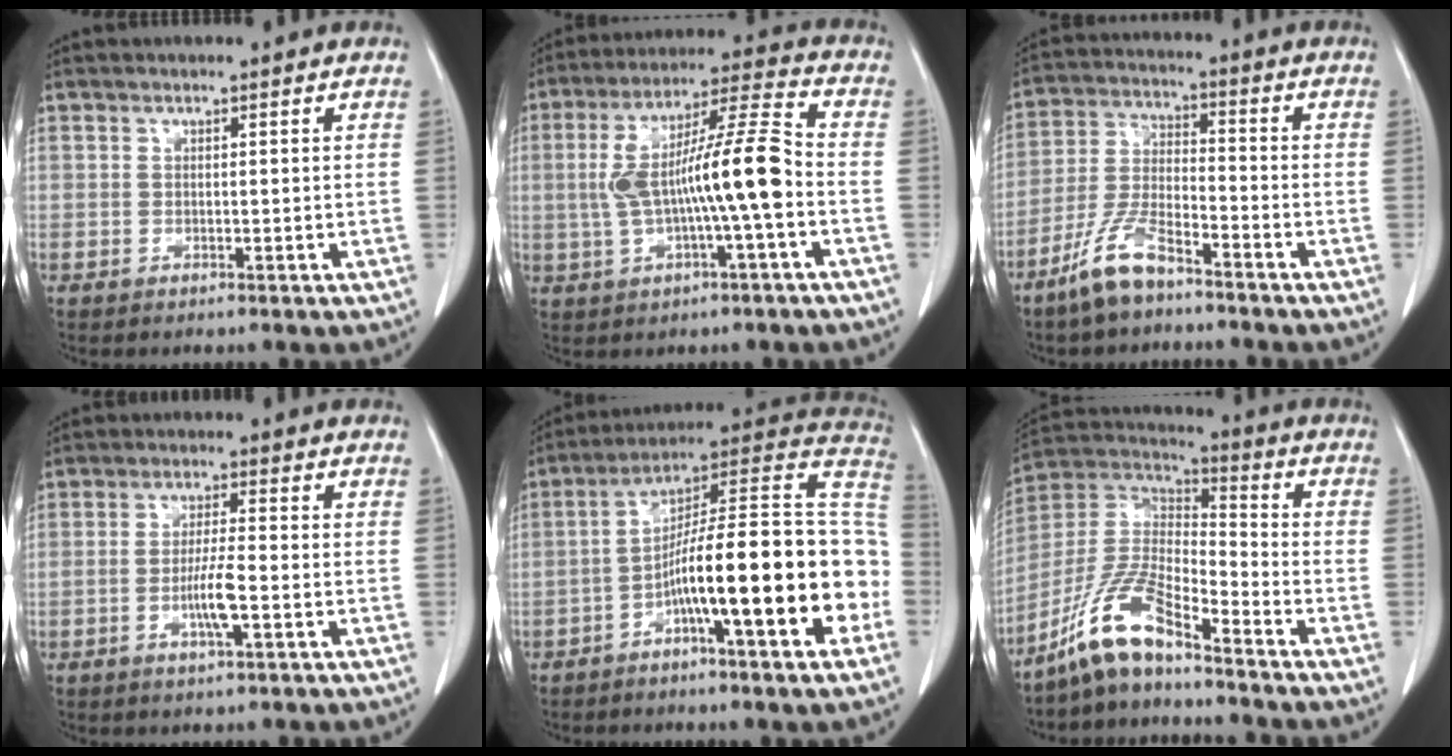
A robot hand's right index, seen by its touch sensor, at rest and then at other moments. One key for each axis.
{"total": 13.7, "fx": -1.5, "fy": 1.1, "fz": 13.6, "tx": -0.249, "ty": 0.026, "tz": -0.025}
{"total": 8.5, "fx": -6.3, "fy": 2.0, "fz": 5.4, "tx": -0.124, "ty": -0.011, "tz": -0.125}
{"total": 5.2, "fx": -1.6, "fy": 0.4, "fz": 5.0, "tx": -0.096, "ty": -0.004, "tz": -0.030}
{"total": 21.2, "fx": -5.9, "fy": 1.6, "fz": 20.3, "tx": -0.255, "ty": 0.025, "tz": -0.095}
{"total": 11.3, "fx": -8.7, "fy": 1.9, "fz": 6.9, "tx": -0.156, "ty": 0.011, "tz": -0.168}